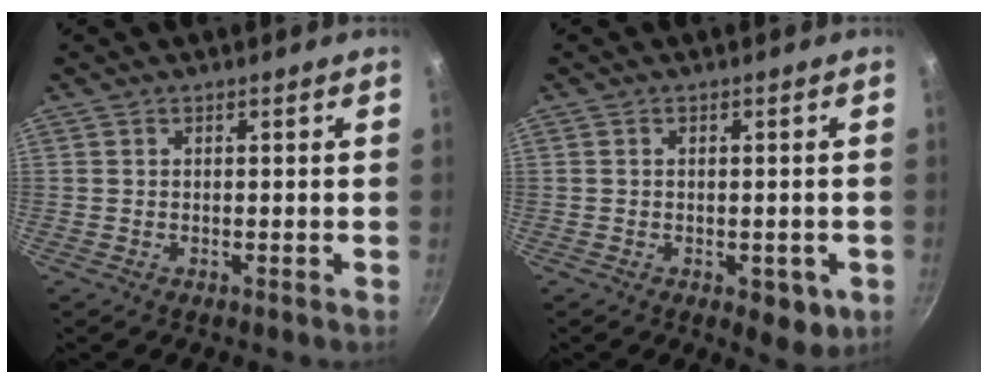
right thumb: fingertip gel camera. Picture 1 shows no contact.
{"total": 5.2, "force": [-1.7, 2.9, 4.1], "torque": [-0.034, 0.003, -0.015]}